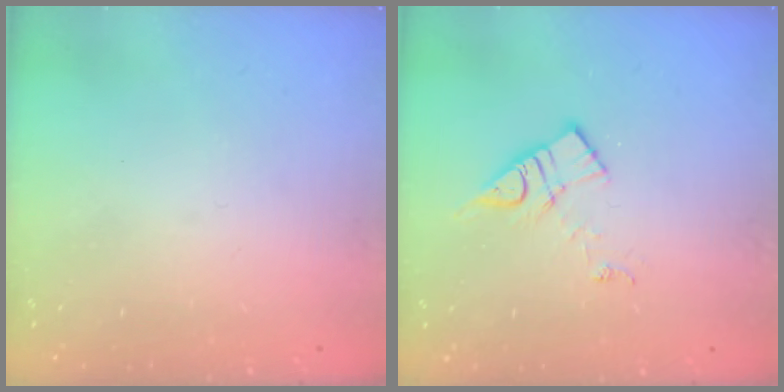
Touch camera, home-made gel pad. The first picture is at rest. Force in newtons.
{"total": 9.4, "press": 9.4, "slide": 0.5}